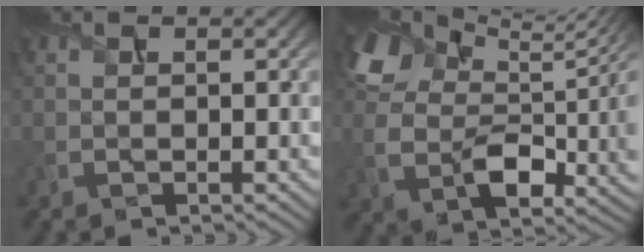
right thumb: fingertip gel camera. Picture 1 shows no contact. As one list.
[{"total": 12.0, "force": [4.7, 7.0, 8.5], "torque": [-0.189, -0.010, 0.088]}]